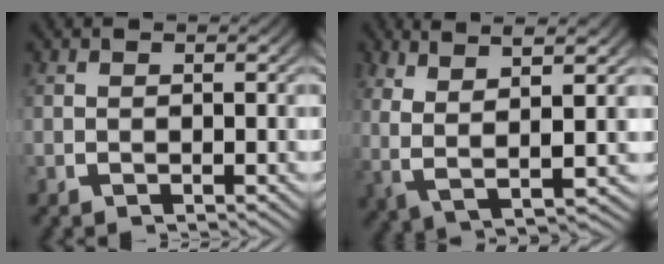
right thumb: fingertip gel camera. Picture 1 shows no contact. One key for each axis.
{"total": 9.3, "fx": 3.0, "fy": 4.0, "fz": 7.8, "tx": -0.143, "ty": 0.007, "tz": 0.049}